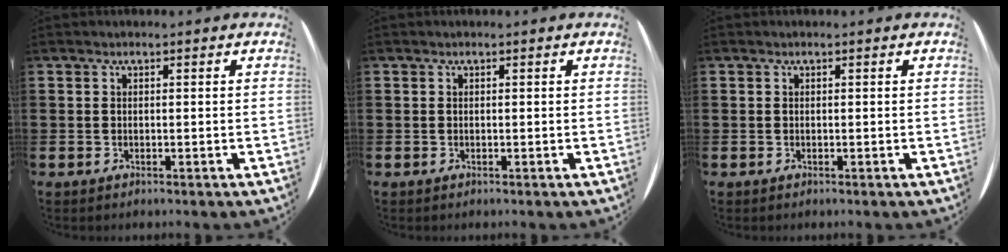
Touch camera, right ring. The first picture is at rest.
{"total": 0.0}
{"total": 0.0}